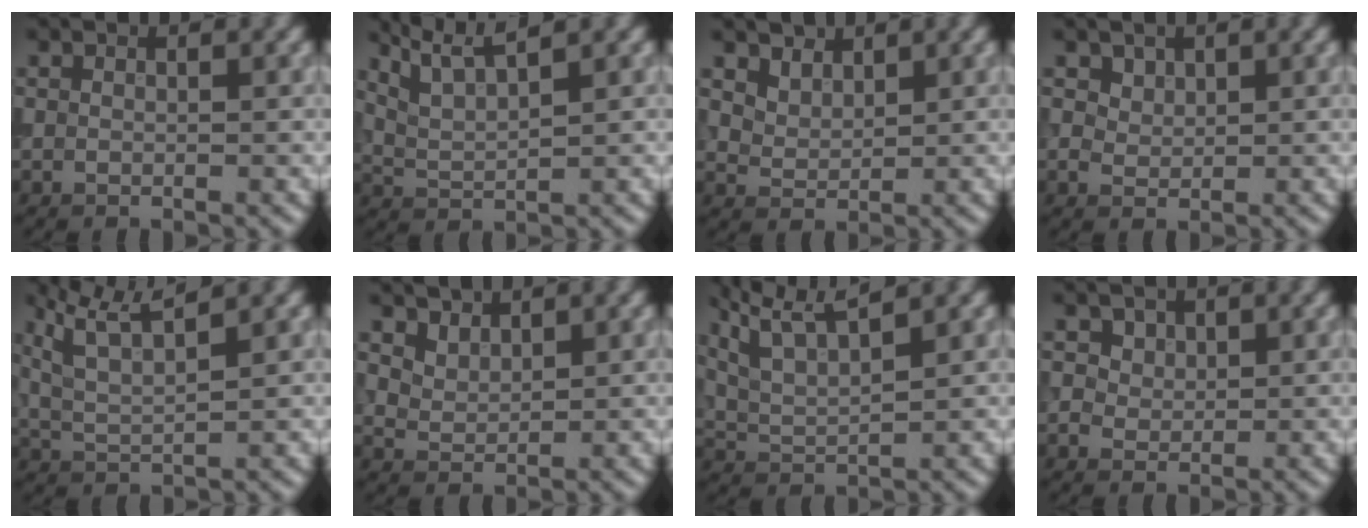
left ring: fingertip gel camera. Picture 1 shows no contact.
{"total": 4.7, "force": [3.6, 0.9, 2.8], "torque": [-0.061, 0.018, 0.064]}
{"total": 3.3, "force": [2.5, 1.9, 1.1], "torque": [-0.039, -0.013, 0.063]}
{"total": 2.3, "force": [1.6, 1.5, 0.8], "torque": [-0.026, -0.013, 0.044]}
{"total": 5.4, "force": [3.7, 1.1, 3.7], "torque": [-0.079, 0.015, 0.070]}
{"total": 2.8, "force": [2.1, 1.5, 0.9], "torque": [-0.031, -0.011, 0.059]}
{"total": 6.8, "force": [5.0, 1.7, 4.3], "torque": [-0.085, 0.031, 0.068]}
{"total": 3.6, "force": [2.1, 2.5, 1.5], "torque": [-0.038, 0.003, 0.029]}